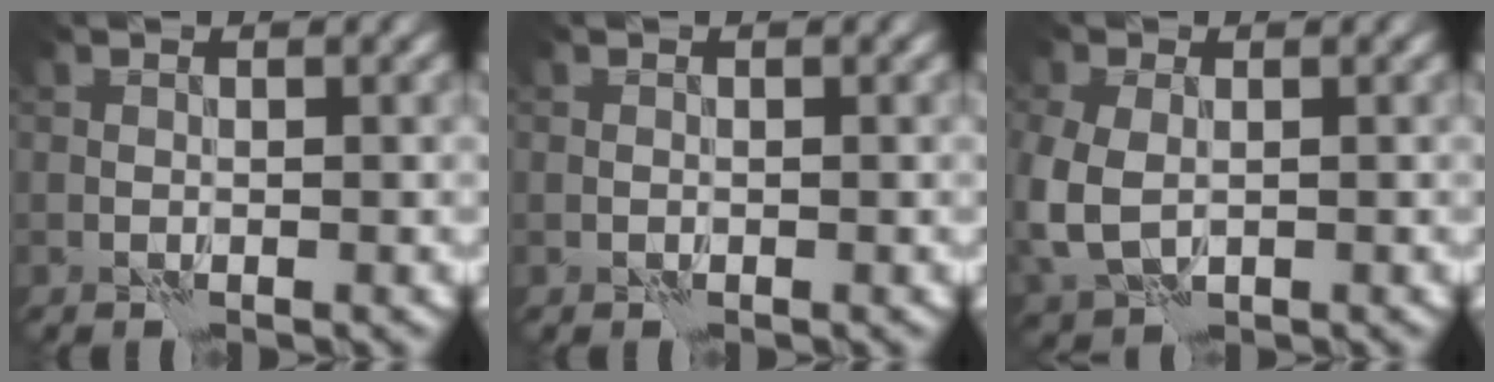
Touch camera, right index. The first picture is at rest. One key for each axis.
{"total": 0.0}
{"total": 5.8, "fx": -1.0, "fy": 4.2, "fz": 3.8, "tx": -0.106, "ty": -0.020, "tz": -0.017}